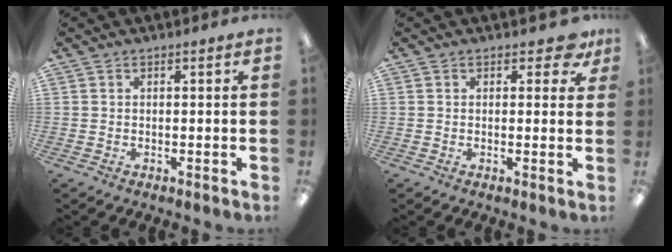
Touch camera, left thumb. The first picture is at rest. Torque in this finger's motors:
{"motor_torque": [-0.08, 0.02, -0.34, 0.08, 0.00]}